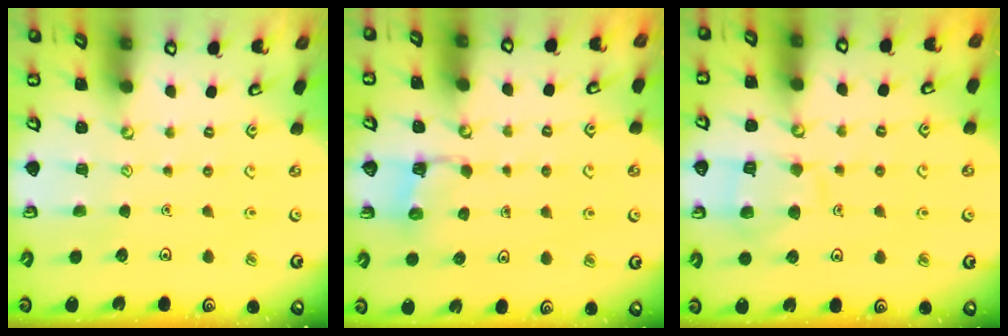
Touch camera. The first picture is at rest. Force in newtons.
{"total": 2.1, "press": 2.0, "slide": 0.5}
{"total": 10.7, "press": 10.6, "slide": 1.1}